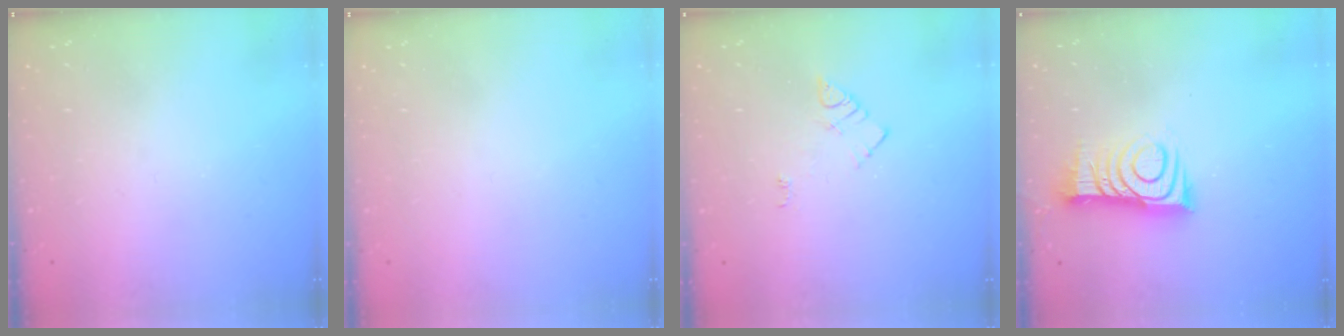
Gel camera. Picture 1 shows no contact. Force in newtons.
{"total": 1.6, "press": 1.6, "slide": 0.1}
{"total": 5.4, "press": 5.4, "slide": 0.8}
{"total": 11.6, "press": 11.5, "slide": 0.8}